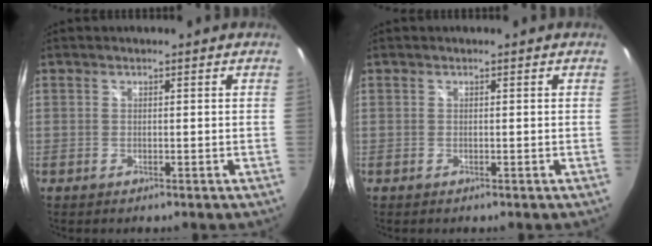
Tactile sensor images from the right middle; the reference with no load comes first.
{"total": 0.0}